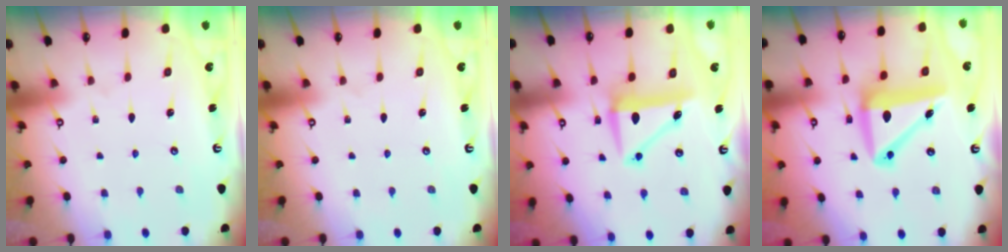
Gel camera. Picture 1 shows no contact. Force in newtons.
{"total": 0.0}
{"total": 7.3, "press": 7.1, "slide": 1.7}
{"total": 12.1, "press": 11.8, "slide": 2.6}